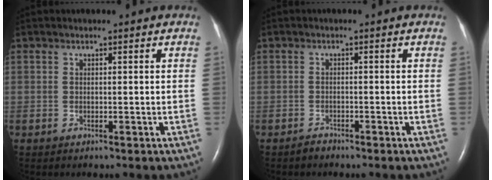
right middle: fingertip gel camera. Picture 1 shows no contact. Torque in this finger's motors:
{"motor_torque": [0.34, -0.30, 0.10, 0.02]}